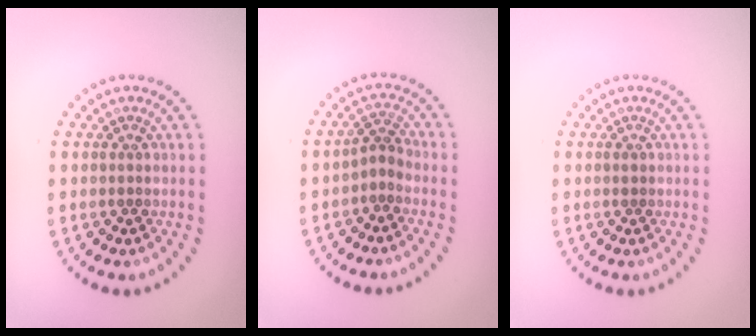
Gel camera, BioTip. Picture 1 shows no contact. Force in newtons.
{"total": 1.8, "press": 1.1, "slide": 1.4}
{"total": 0.7, "press": 0.7, "slide": 0.1}